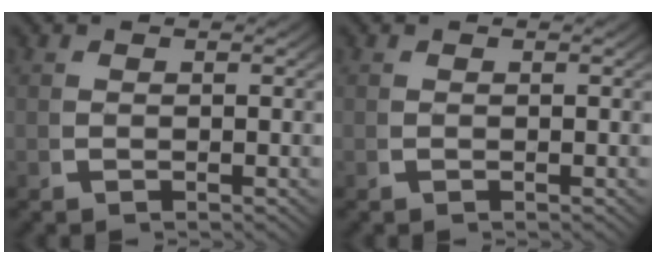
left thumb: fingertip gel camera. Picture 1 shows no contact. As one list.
[{"total": 0.0}]